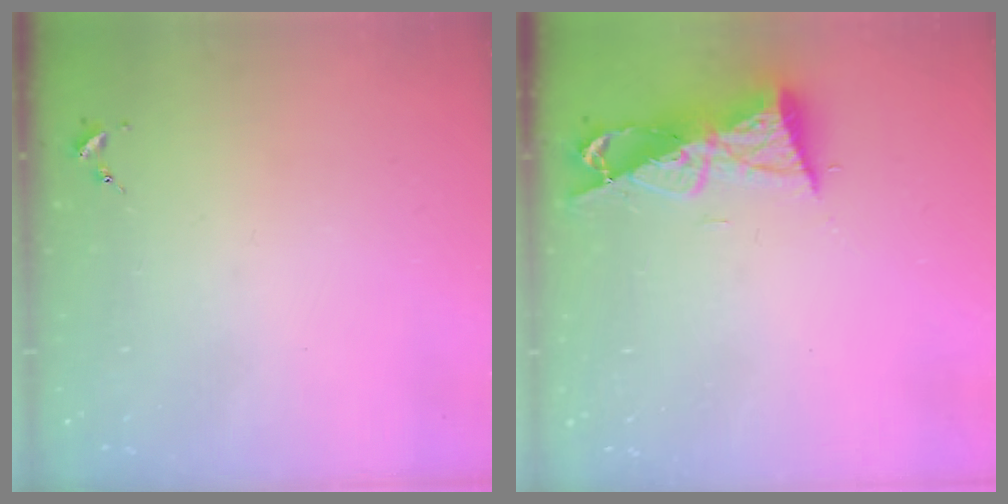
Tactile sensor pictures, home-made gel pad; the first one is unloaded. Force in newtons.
{"total": 9.0, "press": 9.0, "slide": 0.8}